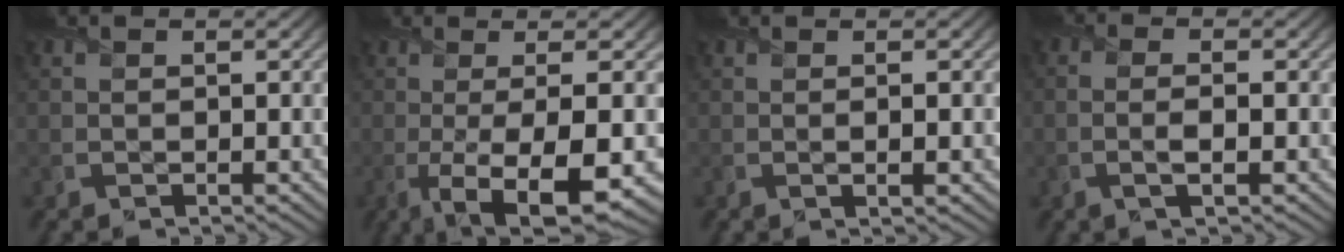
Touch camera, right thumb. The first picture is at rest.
{"total": 12.8, "force": [-3.4, 3.4, 11.9], "torque": [-0.173, 0.002, -0.047]}
{"total": 2.1, "force": [0.1, 0.4, 2.0], "torque": [-0.030, 0.005, -0.002]}
{"total": 2.6, "force": [-0.8, 0.6, 2.4], "torque": [-0.049, 0.000, -0.019]}